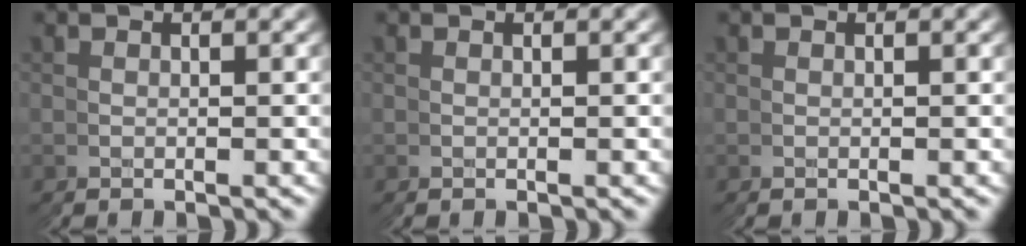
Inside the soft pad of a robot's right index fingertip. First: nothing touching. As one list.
[{"total": 0.0}, {"total": 0.0}]